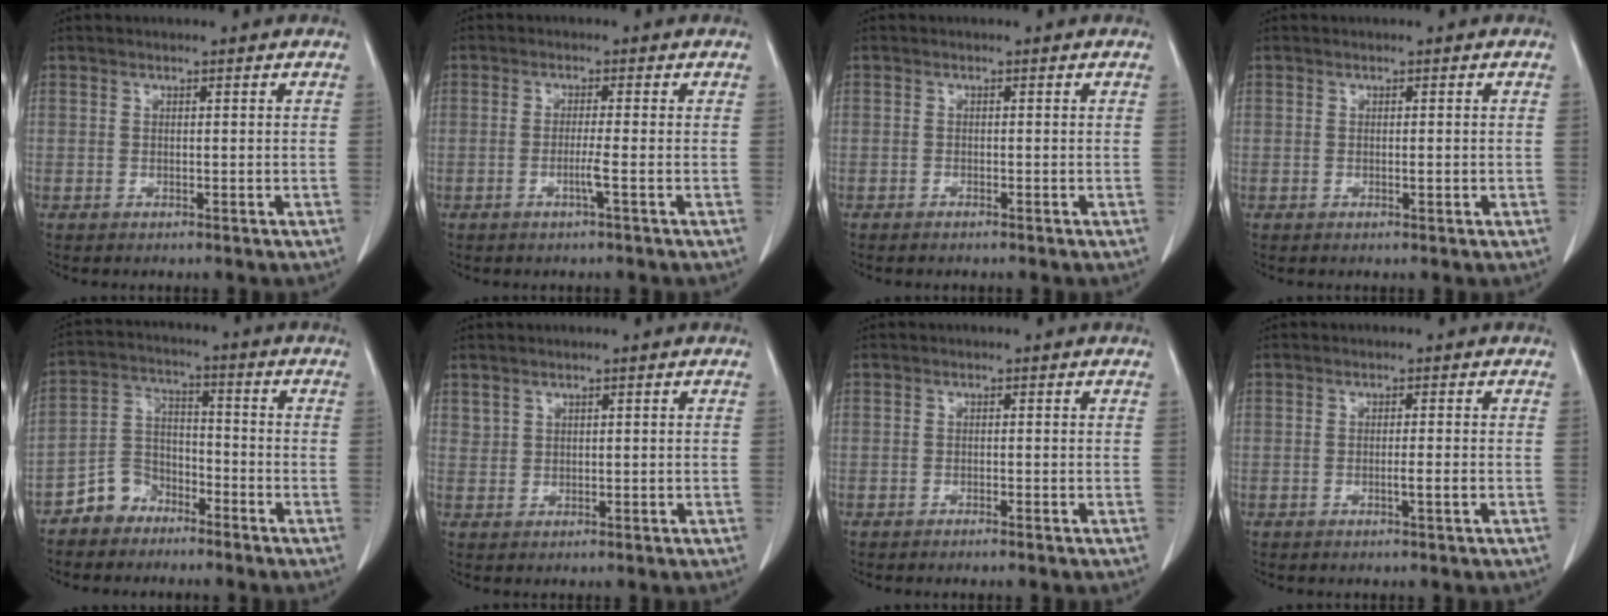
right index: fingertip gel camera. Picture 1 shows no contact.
{"total": 2.3, "force": [-0.9, -0.6, 2.0], "torque": [-0.039, -0.003, -0.018]}
{"total": 0.7, "force": [-0.7, 0.0, 0.3], "torque": [-0.009, -0.002, -0.011]}
{"total": 0.8, "force": [-0.1, 0.2, 0.8], "torque": [-0.012, 0.000, 0.000]}
{"total": 6.5, "force": [-4.8, 4.2, 1.0], "torque": [-0.016, 0.013, -0.094]}
{"total": 1.1, "force": [0.9, 0.6, 0.2], "torque": [0.001, 0.004, 0.019]}
{"total": 1.2, "force": [-1.0, -0.2, 0.7], "torque": [-0.012, 0.002, -0.014]}
{"total": 1.7, "force": [-0.6, -0.2, 1.5], "torque": [-0.026, -0.002, -0.010]}